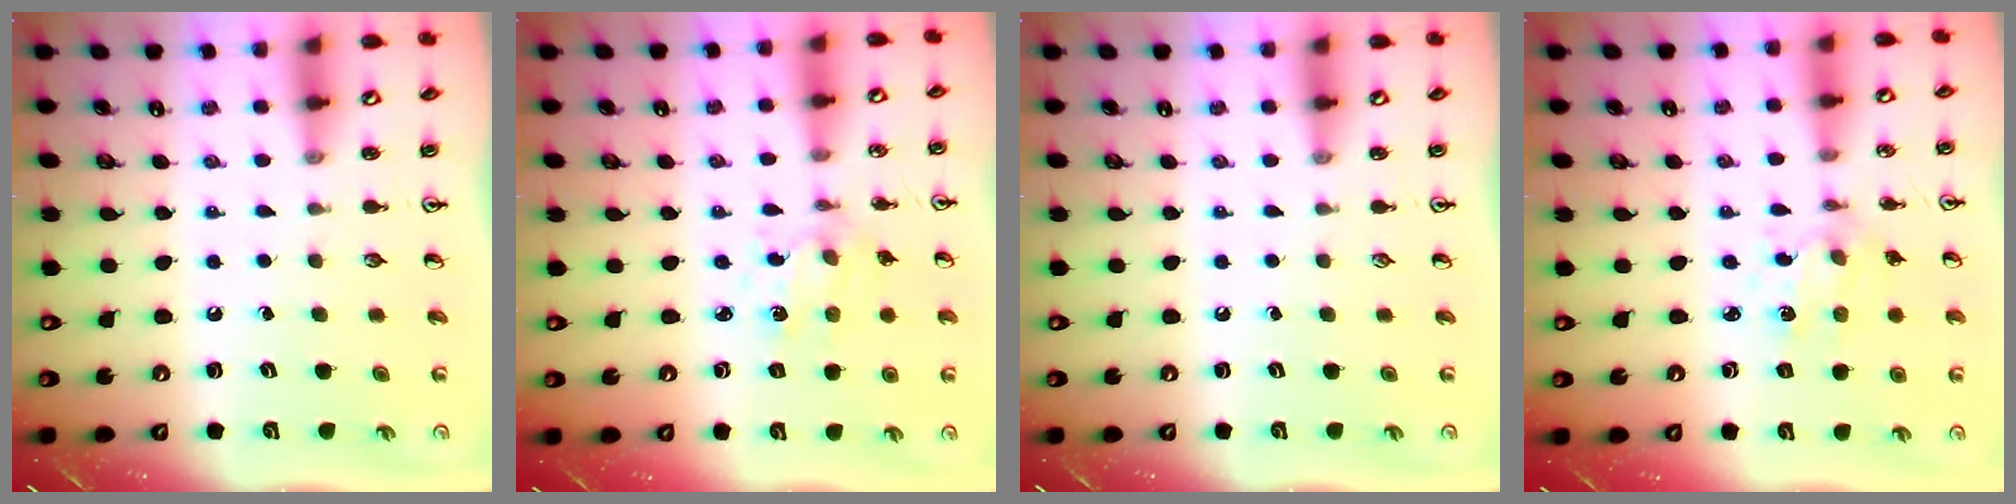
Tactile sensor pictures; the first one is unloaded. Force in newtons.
{"total": 2.0, "press": 2.0, "slide": 0.5}
{"total": 0.0}
{"total": 2.0, "press": 2.0, "slide": 0.5}